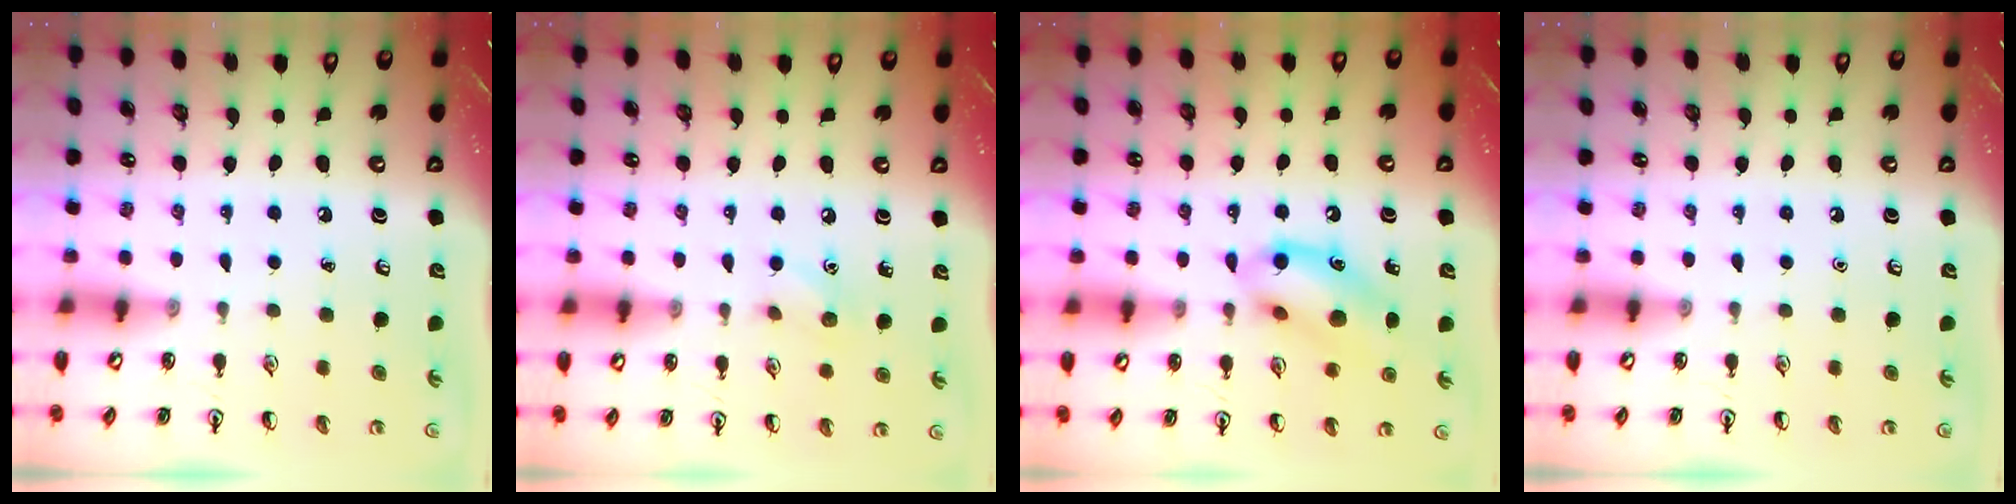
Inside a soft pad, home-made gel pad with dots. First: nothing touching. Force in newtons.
{"total": 5.6, "press": 5.3, "slide": 1.8}
{"total": 12.6, "press": 12.4, "slide": 2.4}
{"total": 0.0}